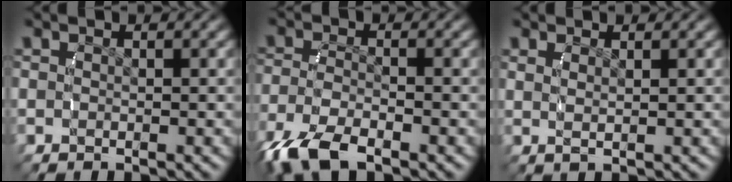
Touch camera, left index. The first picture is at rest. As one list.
[{"total": 5.4, "force": [-3.0, 2.9, 3.5], "torque": [-0.095, -0.030, -0.033]}, {"total": 1.3, "force": [0.8, -0.6, 0.8], "torque": [-0.021, -0.007, 0.021]}]